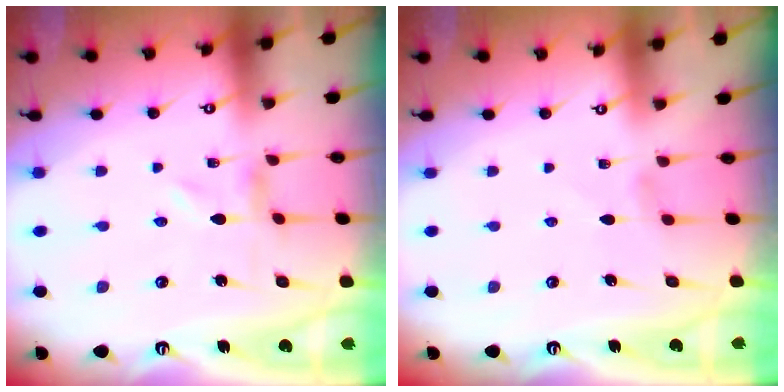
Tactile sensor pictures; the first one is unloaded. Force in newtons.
{"total": 0.9, "press": 0.9, "slide": 0.3}